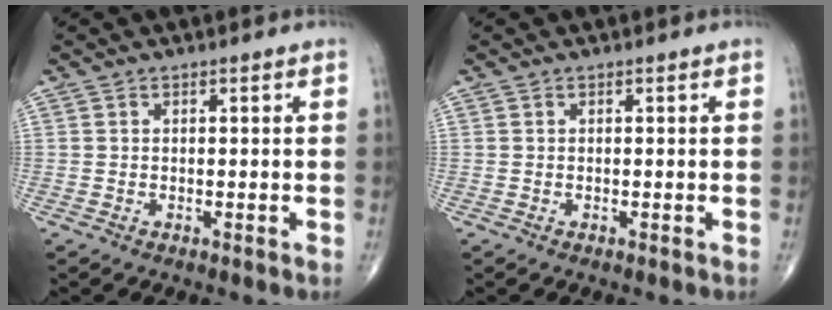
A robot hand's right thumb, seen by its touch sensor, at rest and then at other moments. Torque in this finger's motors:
{"motor_torque": [-0.20, 0.21, -0.03, 0.03, 0.00]}